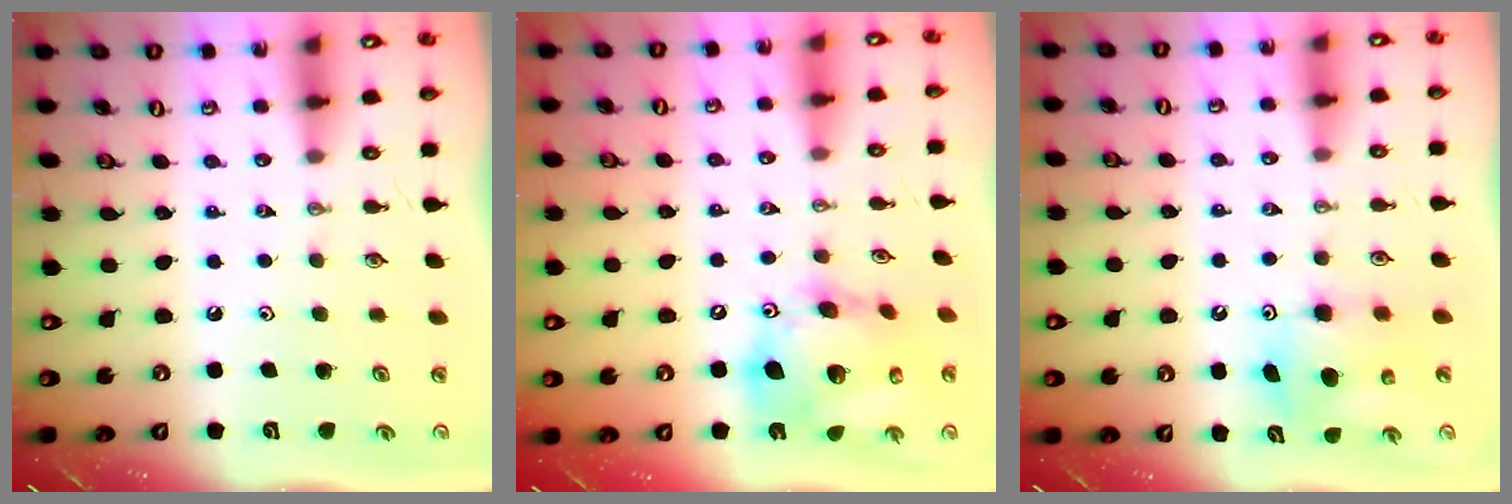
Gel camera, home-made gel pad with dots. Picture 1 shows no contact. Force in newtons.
{"total": 19.2, "press": 19.0, "slide": 3.2}
{"total": 7.6, "press": 7.6, "slide": 0.4}